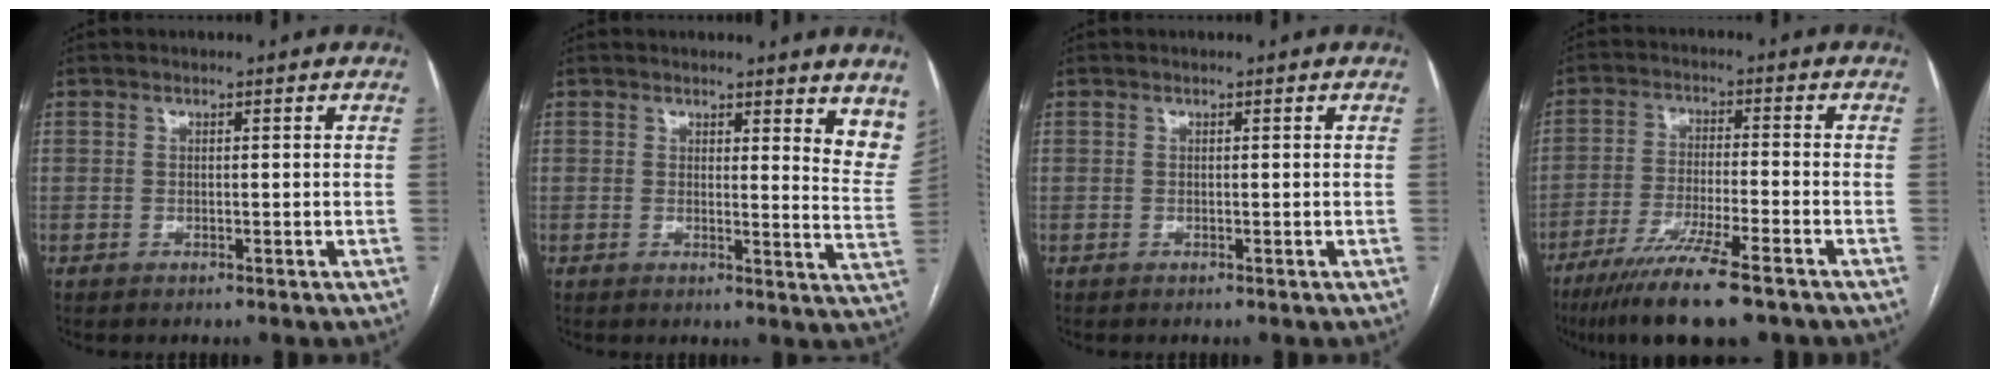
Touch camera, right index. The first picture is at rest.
{"total": 8.1, "force": [6.8, 1.8, 4.2], "torque": [-0.026, -0.037, 0.053]}
{"total": 0.0}
{"total": 12.7, "force": [-9.0, 1.0, 8.8], "torque": [-0.155, -0.033, -0.148]}